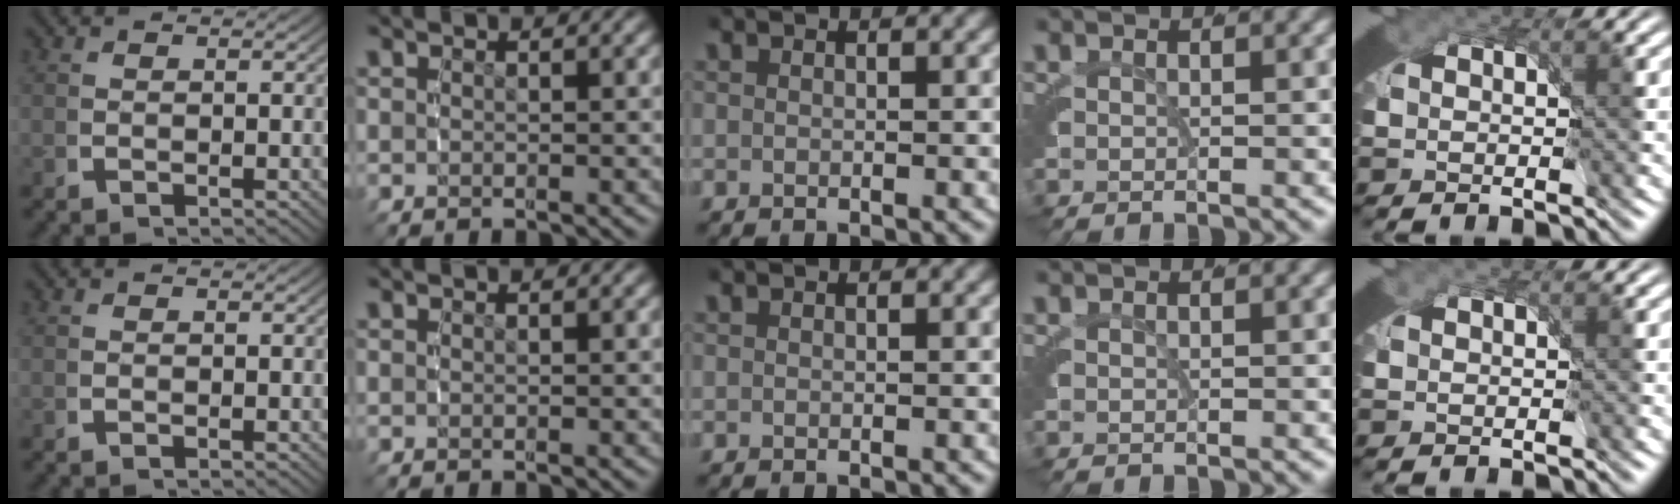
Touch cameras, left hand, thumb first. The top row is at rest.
{}